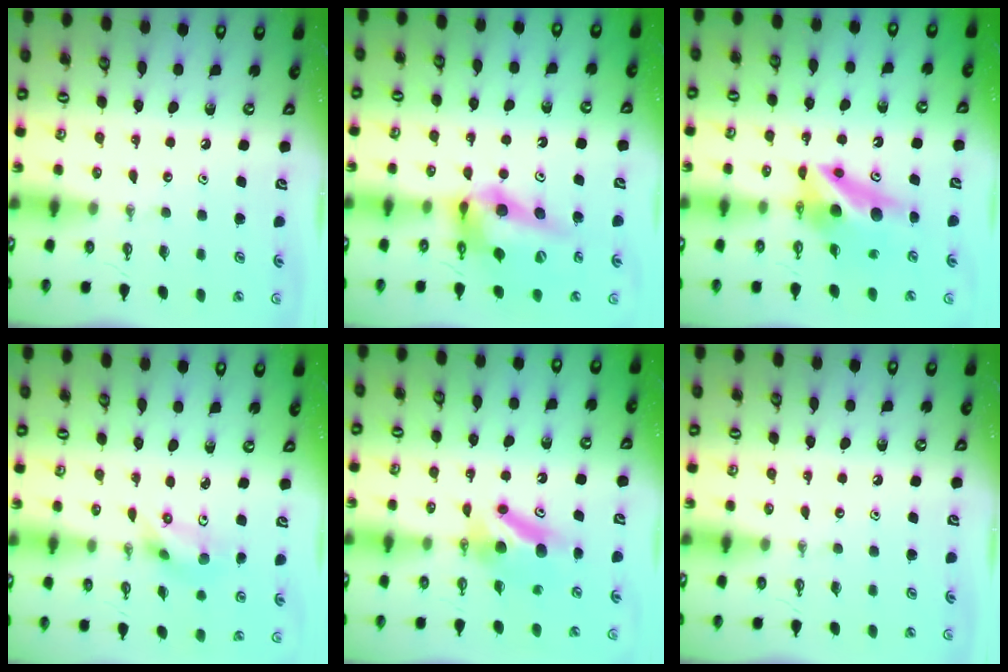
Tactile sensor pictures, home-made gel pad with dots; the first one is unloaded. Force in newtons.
{"total": 14.2, "press": 14.2, "slide": 1.5}
{"total": 9.3, "press": 9.3, "slide": 1.1}
{"total": 5.6, "press": 4.5, "slide": 3.3}
{"total": 8.0, "press": 6.6, "slide": 4.5}
{"total": 0.0}